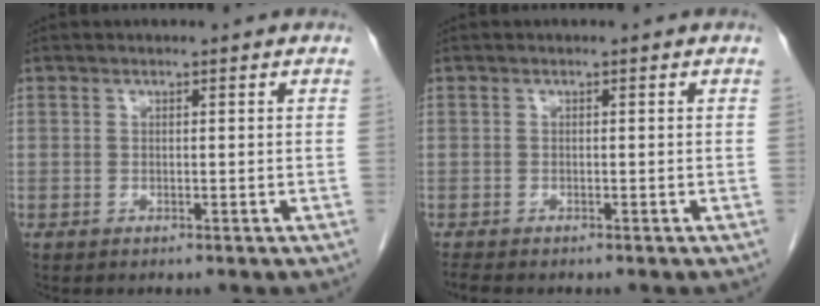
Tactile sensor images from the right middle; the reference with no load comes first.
{"total": 1.4, "force": [-1.3, 0.1, 0.5], "torque": [-0.019, -0.006, -0.023]}